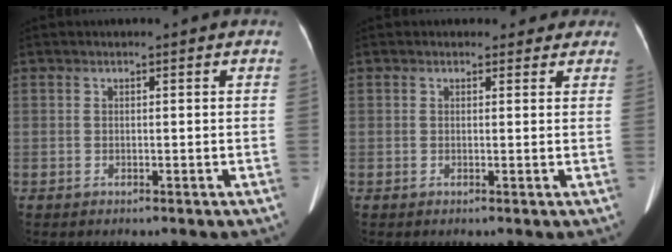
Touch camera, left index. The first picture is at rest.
{"total": 2.9, "force": [2.3, 1.8, 0.1], "torque": [0.013, -0.001, 0.014]}